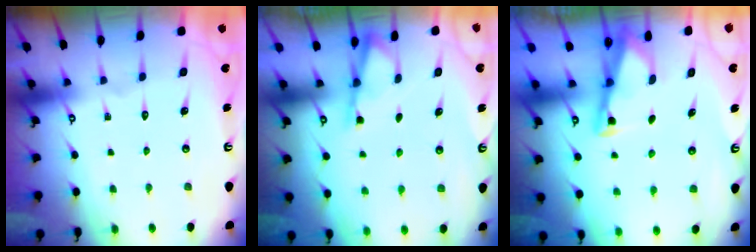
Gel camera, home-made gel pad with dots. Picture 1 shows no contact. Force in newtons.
{"total": 2.5, "press": 2.5, "slide": 0.4}
{"total": 2.9, "press": 2.9, "slide": 0.4}